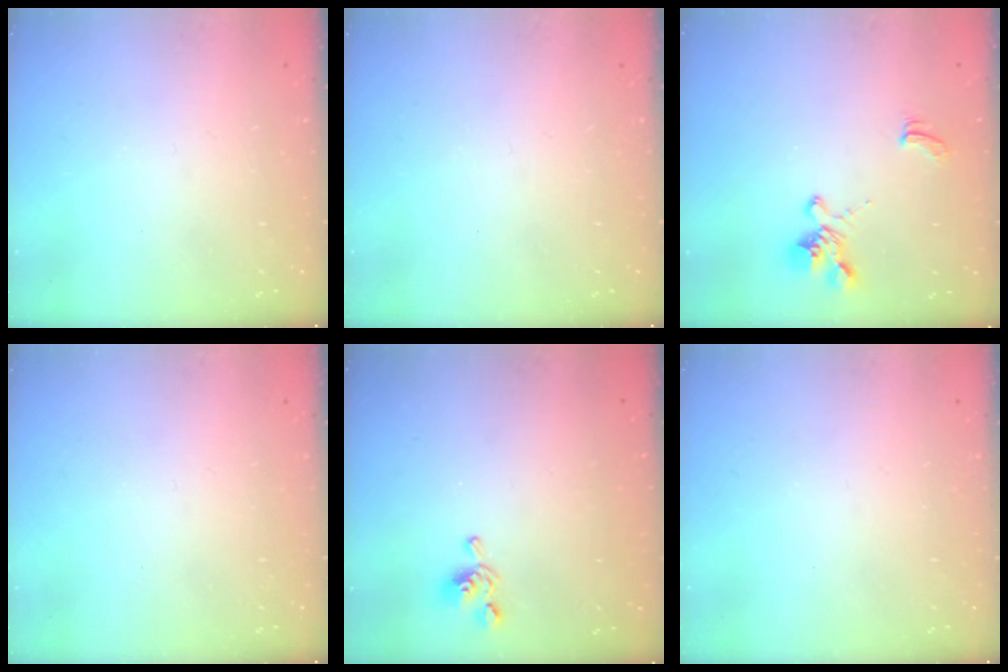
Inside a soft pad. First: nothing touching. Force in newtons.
{"total": 0.0}
{"total": 1.5, "press": 1.0, "slide": 1.1}
{"total": 0.0}
{"total": 2.8, "press": 2.7, "slide": 0.7}
{"total": 0.0}